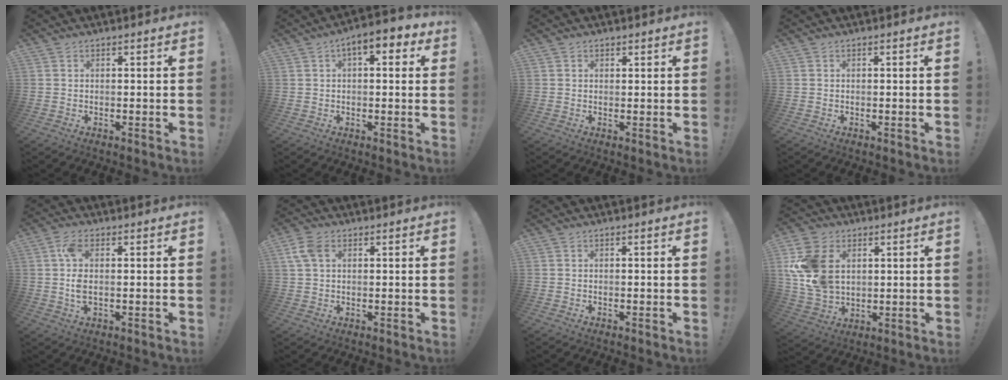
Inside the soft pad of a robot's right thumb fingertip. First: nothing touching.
{"total": 5.8, "force": [2.1, 2.6, 4.8], "torque": [-0.062, -0.008, 0.033]}
{"total": 1.1, "force": [0.8, 0.8, 0.1], "torque": [0.006, -0.002, 0.013]}
{"total": 0.0}
{"total": 5.7, "force": [0.4, 2.5, 5.1], "torque": [-0.100, -0.004, 0.005]}
{"total": 5.6, "force": [1.9, 3.5, 4.0], "torque": [-0.085, 0.006, 0.038]}
{"total": 0.0}
{"total": 16.1, "force": [3.9, 12.1, 9.9], "torque": [-0.199, -0.015, 0.078]}